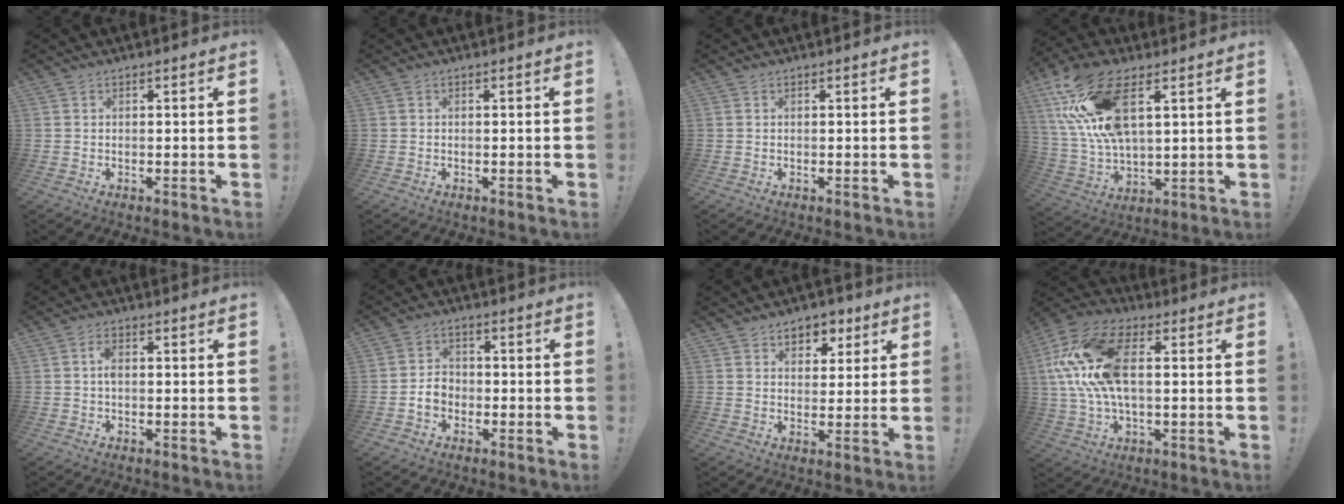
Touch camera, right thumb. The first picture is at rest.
{"total": 0.0}
{"total": 0.0}
{"total": 19.7, "force": [8.8, 9.1, 15.1], "torque": [-0.308, -0.029, 0.157]}
{"total": 2.8, "force": [0.1, 1.5, 2.3], "torque": [-0.040, 0.004, -0.001]}
{"total": 5.0, "force": [-2.1, 3.9, 2.4], "torque": [-0.040, 0.011, -0.039]}
{"total": 6.8, "force": [3.7, 5.2, 2.3], "torque": [-0.026, -0.018, 0.068]}
{"total": 19.7, "force": [3.2, 10.4, 16.4], "torque": [-0.316, 0.005, 0.057]}